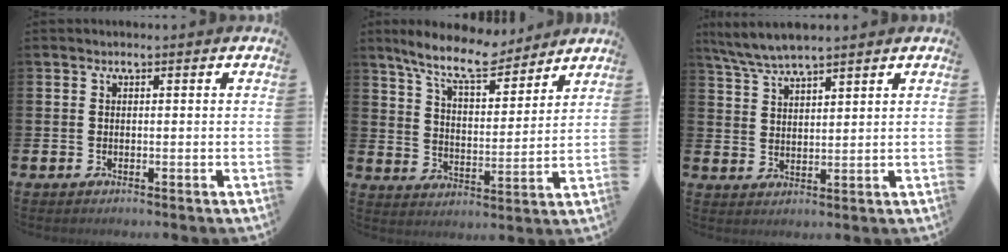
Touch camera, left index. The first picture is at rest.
{"total": 9.8, "force": [8.8, 2.2, 3.8], "torque": [-0.096, -0.043, 0.159]}
{"total": 5.3, "force": [5.0, 0.4, 1.8], "torque": [-0.055, -0.014, 0.091]}